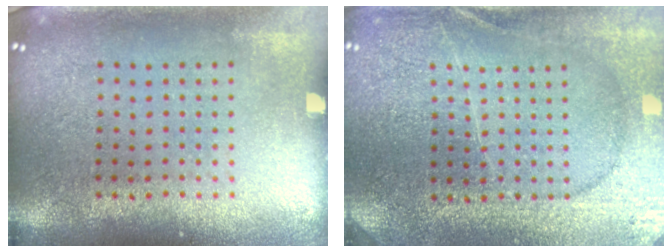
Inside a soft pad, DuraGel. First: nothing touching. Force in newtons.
{"total": 3.0, "press": 2.9, "slide": 0.4}